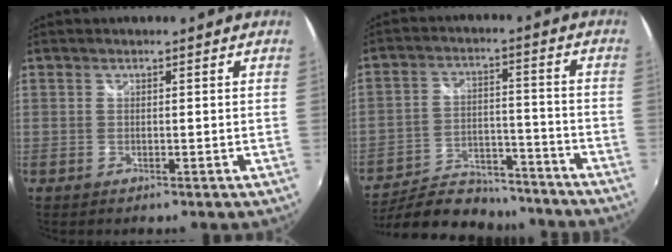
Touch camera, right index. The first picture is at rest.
{"total": 19.8, "force": [-17.0, 7.6, 6.7], "torque": [-0.145, 0.014, -0.240]}